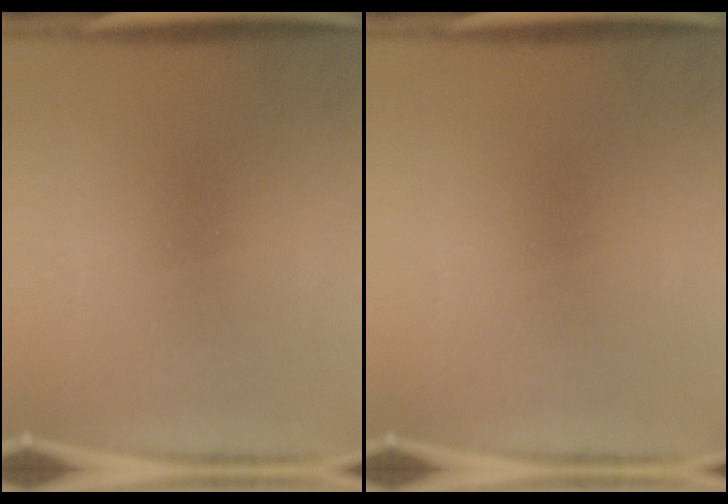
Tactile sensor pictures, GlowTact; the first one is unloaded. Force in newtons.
{"total": 0.0}